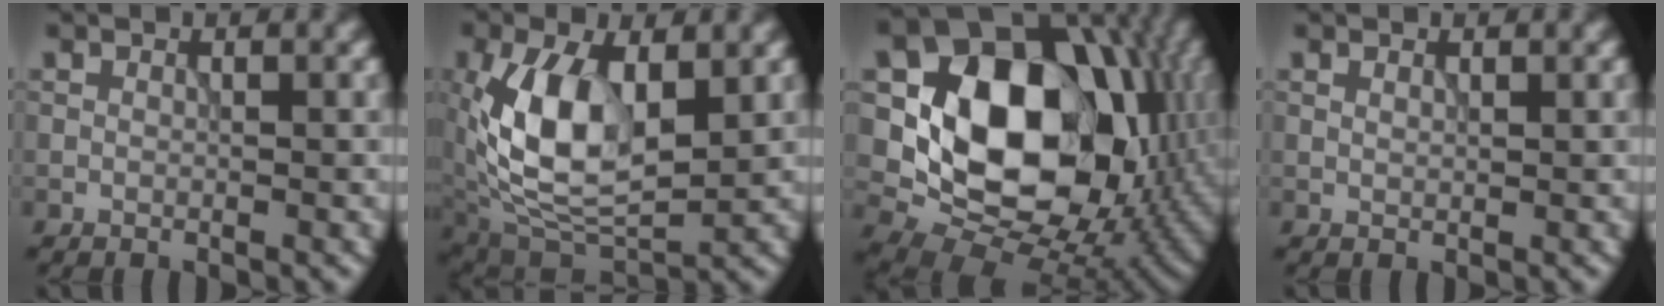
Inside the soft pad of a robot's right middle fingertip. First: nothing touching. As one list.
[{"total": 9.6, "force": [0.7, 5.2, 8.0], "torque": [-0.168, -0.001, 0.011]}, {"total": 15.3, "force": [1.3, 11.4, 10.1], "torque": [-0.151, -0.009, 0.013]}, {"total": 0.5, "force": [0.3, 0.3, 0.3], "torque": [-0.012, 0.000, 0.005]}]